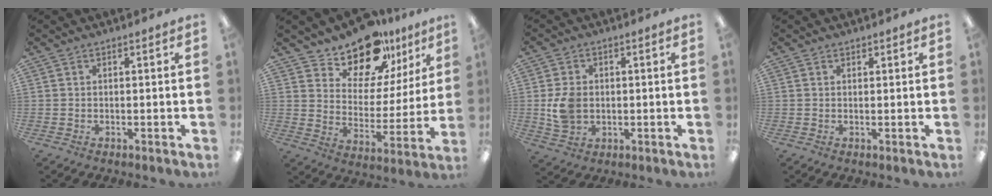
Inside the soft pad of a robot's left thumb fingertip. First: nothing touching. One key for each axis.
{"total": 15.8, "fx": 13.3, "fy": 7.2, "fz": 4.6, "tx": -0.079, "ty": -0.108, "tz": 0.241}
{"total": 7.6, "fx": 0.1, "fy": 5.9, "fz": 4.8, "tx": -0.091, "ty": 0.002, "tz": 0.002}
{"total": 1.1, "fx": 0.9, "fy": 0.6, "fz": 0.0, "tx": 0.000, "ty": 0.001, "tz": 0.016}